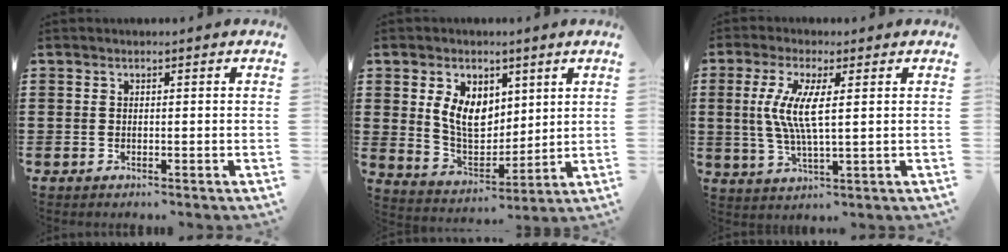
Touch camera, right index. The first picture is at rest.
{"total": 7.7, "force": [3.0, 5.5, 4.6], "torque": [-0.107, 0.003, 0.055]}
{"total": 7.2, "force": [1.1, 1.4, 7.0], "torque": [-0.149, -0.006, 0.013]}